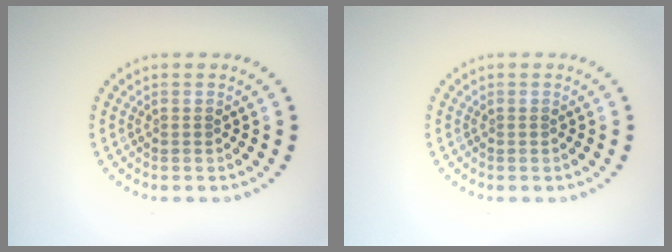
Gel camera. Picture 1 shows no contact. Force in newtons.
{"total": 0.0}